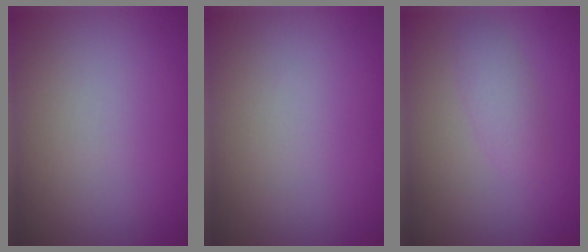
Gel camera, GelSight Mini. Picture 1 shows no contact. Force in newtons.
{"total": 0.0}
{"total": 1.7, "press": 1.7, "slide": 0.0}